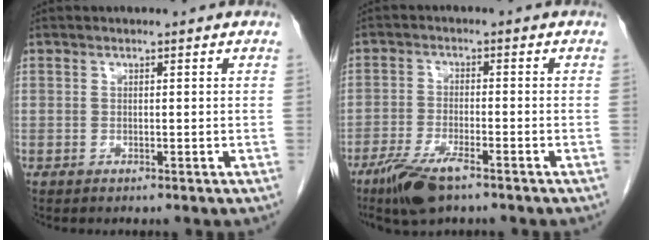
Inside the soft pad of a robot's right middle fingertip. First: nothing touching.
{"total": 7.4, "force": [-5.1, 1.5, 5.2], "torque": [-0.105, -0.015, -0.090]}